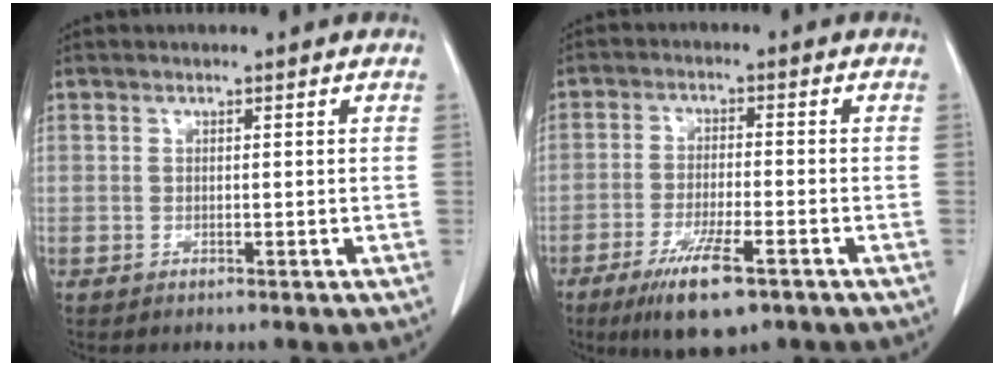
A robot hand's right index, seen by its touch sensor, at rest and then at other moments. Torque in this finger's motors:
{"motor_torque": [1.18, -0.74, 0.52, 0.09]}